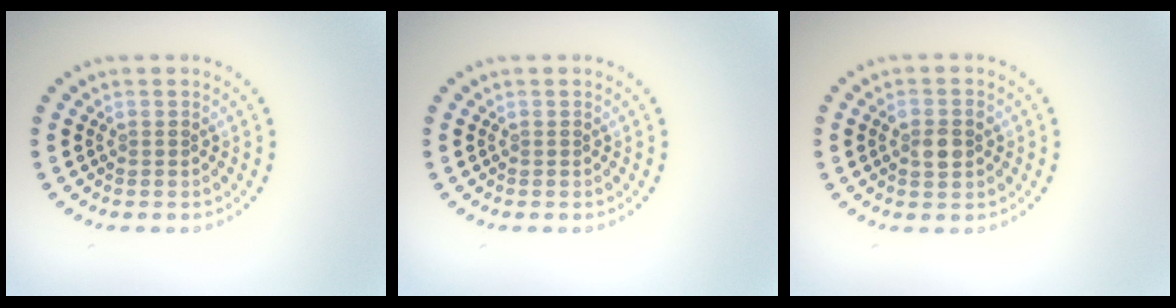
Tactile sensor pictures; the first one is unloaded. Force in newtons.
{"total": 0.0}
{"total": 2.6, "press": 2.6, "slide": 0.2}